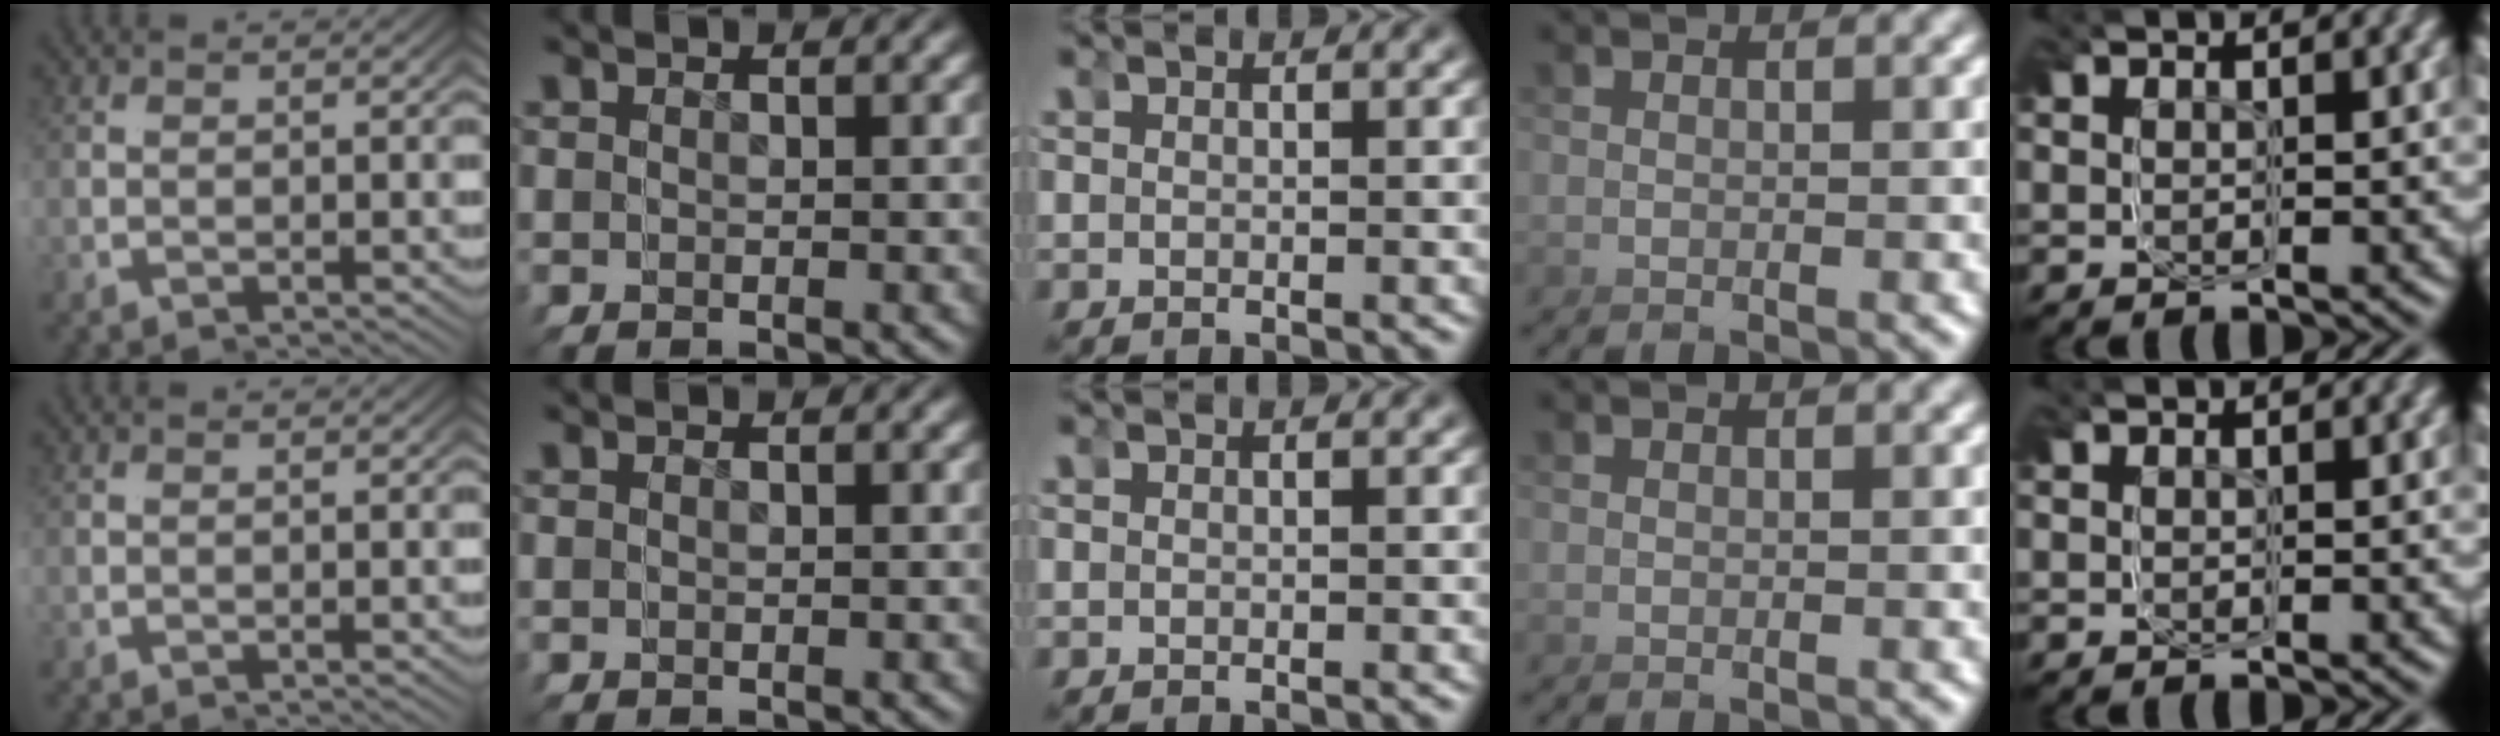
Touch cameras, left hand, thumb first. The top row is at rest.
{}